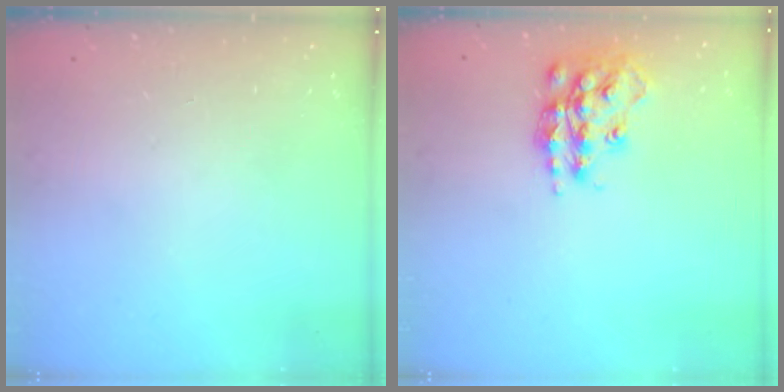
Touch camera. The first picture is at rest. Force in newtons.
{"total": 15.9, "press": 15.8, "slide": 1.0}